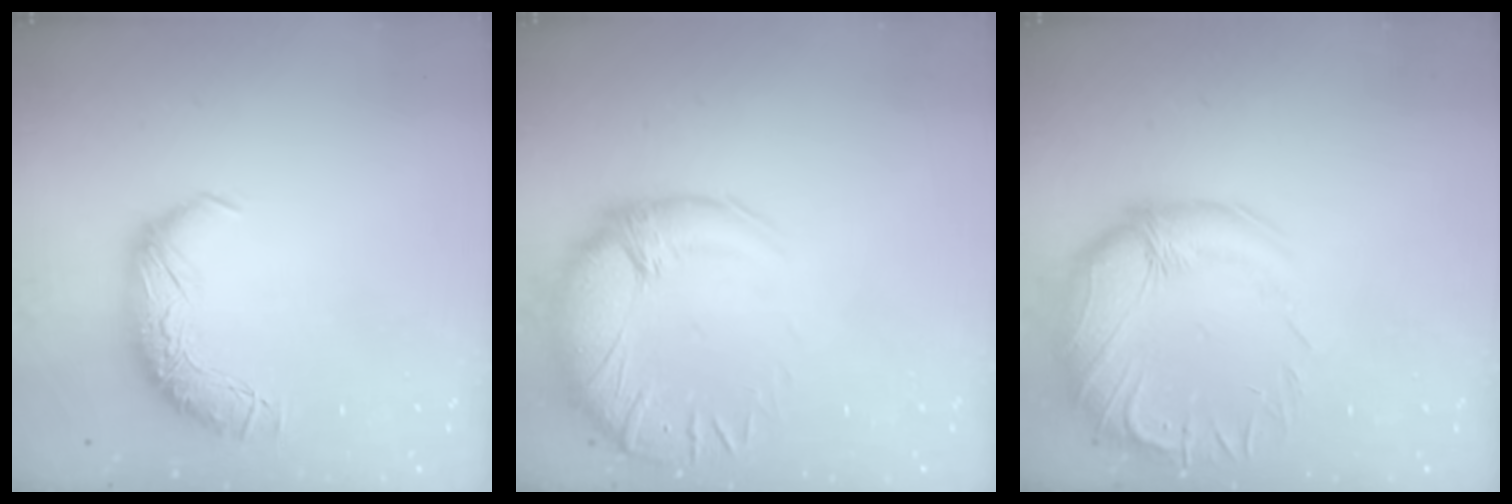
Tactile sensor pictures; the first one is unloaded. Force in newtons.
{"total": 3.3, "press": 0.6, "slide": 3.2}
{"total": 2.9, "press": 0.9, "slide": 2.8}